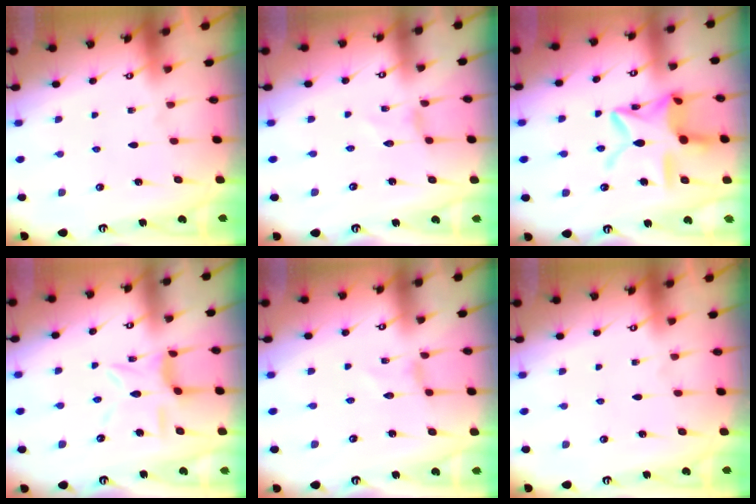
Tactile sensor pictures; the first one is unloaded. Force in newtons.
{"total": 0.0}
{"total": 16.1, "press": 16.1, "slide": 1.1}
{"total": 8.2, "press": 8.2, "slide": 0.7}
{"total": 0.0}
{"total": 0.0}